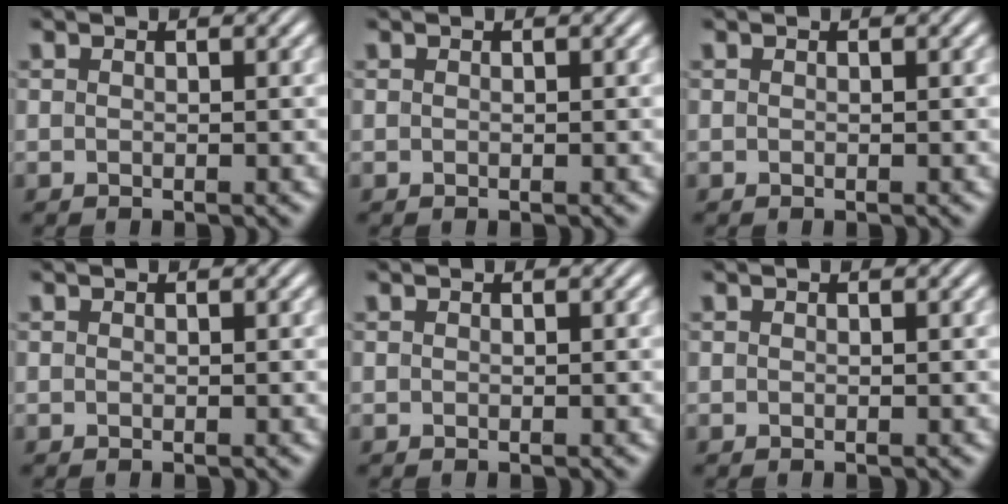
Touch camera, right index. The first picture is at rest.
{"total": 0.0}
{"total": 0.0}
{"total": 0.0}
{"total": 0.0}
{"total": 0.0}